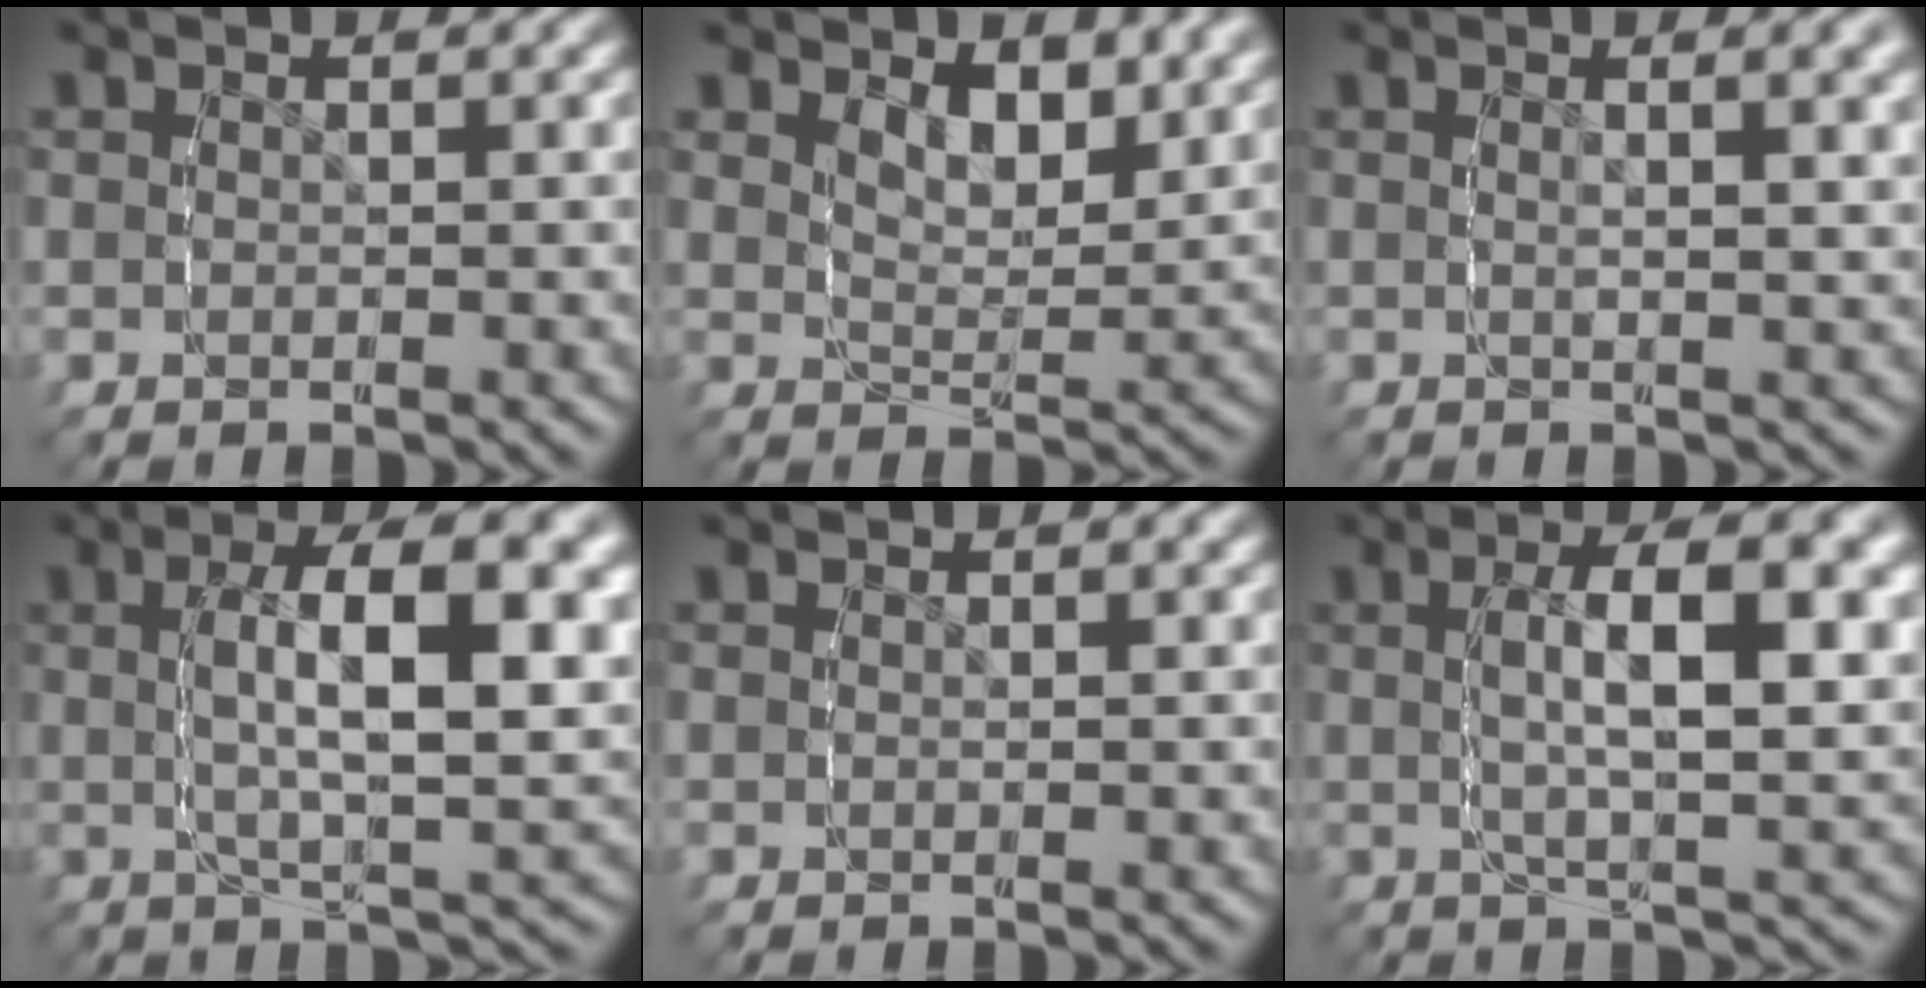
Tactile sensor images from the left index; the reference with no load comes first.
{"total": 4.4, "force": [2.9, 2.0, 2.6], "torque": [-0.041, -0.013, 0.047]}
{"total": 3.2, "force": [1.3, 0.6, 2.8], "torque": [-0.037, 0.007, 0.016]}
{"total": 8.0, "force": [0.8, 2.1, 7.7], "torque": [-0.123, 0.006, 0.011]}
{"total": 0.0}
{"total": 6.7, "force": [0.9, 1.6, 6.5], "torque": [-0.110, 0.005, 0.015]}